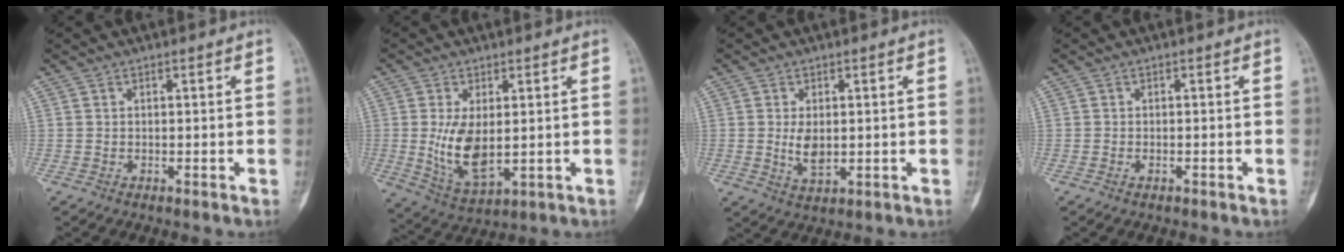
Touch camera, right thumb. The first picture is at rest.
{"total": 9.5, "force": [0.3, 4.8, 8.2], "torque": [-0.149, -0.017, 0.022]}
{"total": 4.4, "force": [0.2, 2.4, 3.7], "torque": [-0.064, -0.010, 0.009]}
{"total": 0.5, "force": [-0.3, 0.4, 0.2], "torque": [-0.009, 0.007, -0.003]}